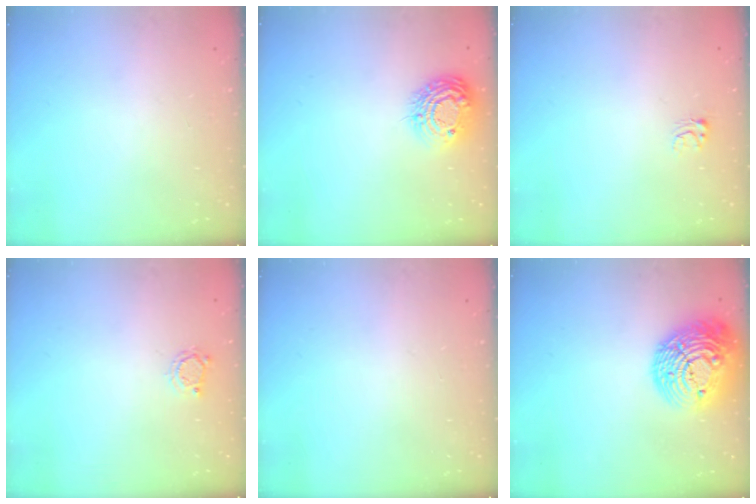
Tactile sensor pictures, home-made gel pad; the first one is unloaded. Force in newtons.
{"total": 11.9, "press": 11.9, "slide": 0.8}
{"total": 3.4, "press": 3.4, "slide": 0.3}
{"total": 3.0, "press": 3.0, "slide": 0.4}
{"total": 0.0}
{"total": 19.7, "press": 19.7, "slide": 1.1}